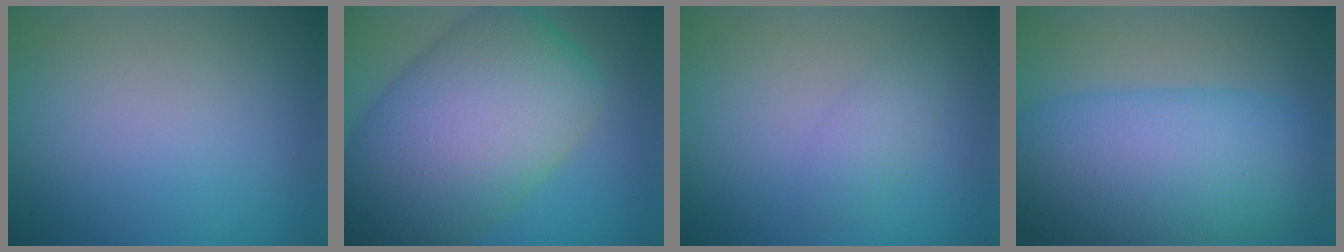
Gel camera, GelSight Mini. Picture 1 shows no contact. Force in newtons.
{"total": 14.7, "press": 14.7, "slide": 0.4}
{"total": 1.6, "press": 1.6, "slide": 0.1}
{"total": 10.6, "press": 10.6, "slide": 0.2}